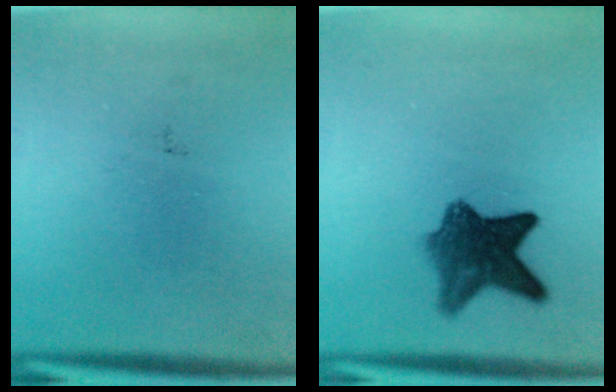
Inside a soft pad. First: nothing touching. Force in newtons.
{"total": 7.5}